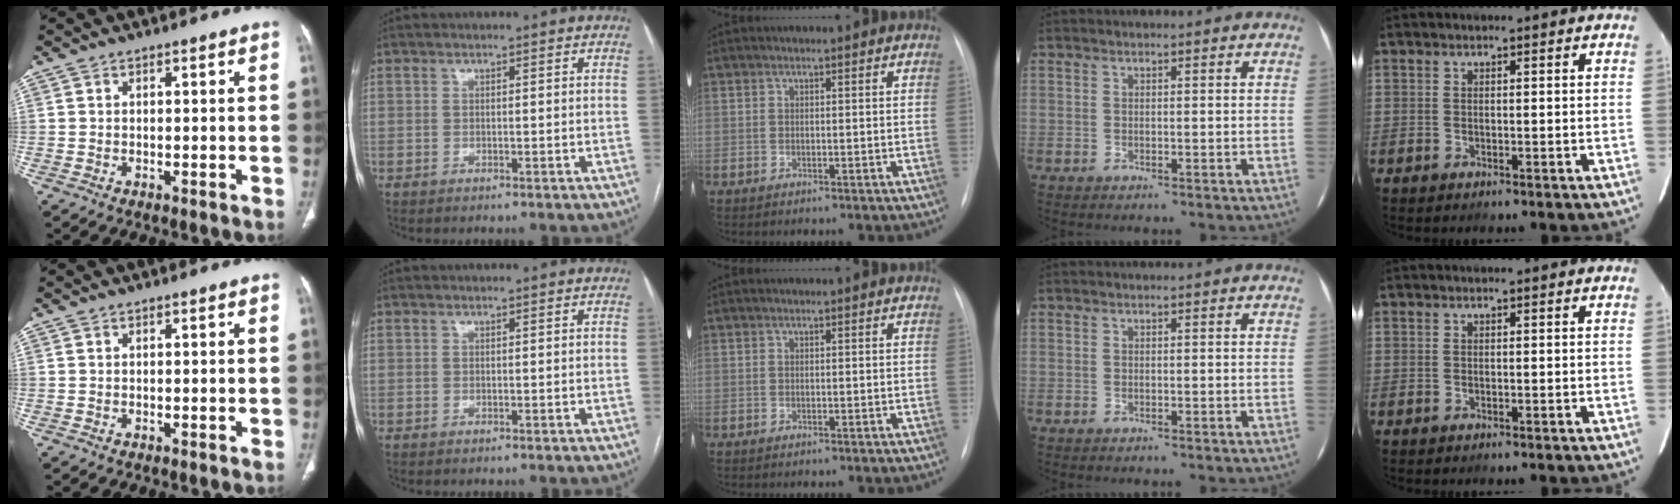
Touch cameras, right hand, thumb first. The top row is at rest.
{}